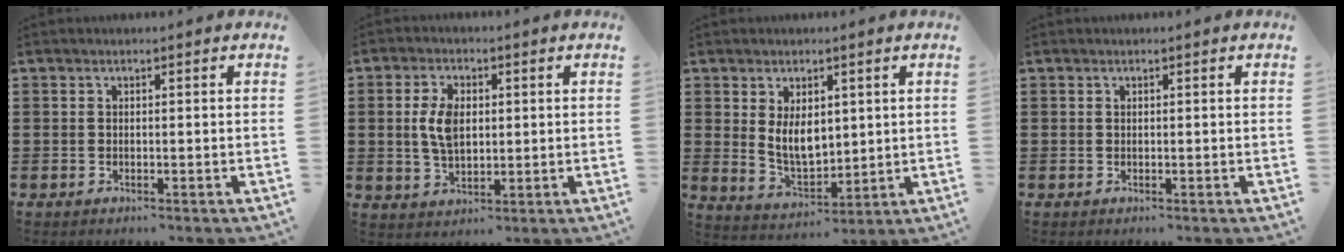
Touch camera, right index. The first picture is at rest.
{"total": 5.9, "force": [0.7, 3.3, 4.8], "torque": [-0.114, 0.006, 0.007]}
{"total": 6.2, "force": [1.7, 3.8, 4.6], "torque": [-0.080, 0.002, 0.030]}
{"total": 0.0}